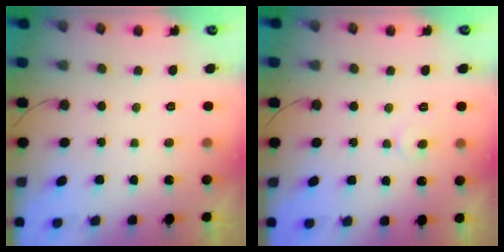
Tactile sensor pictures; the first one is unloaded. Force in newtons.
{"total": 3.2, "press": 3.2, "slide": 0.4}